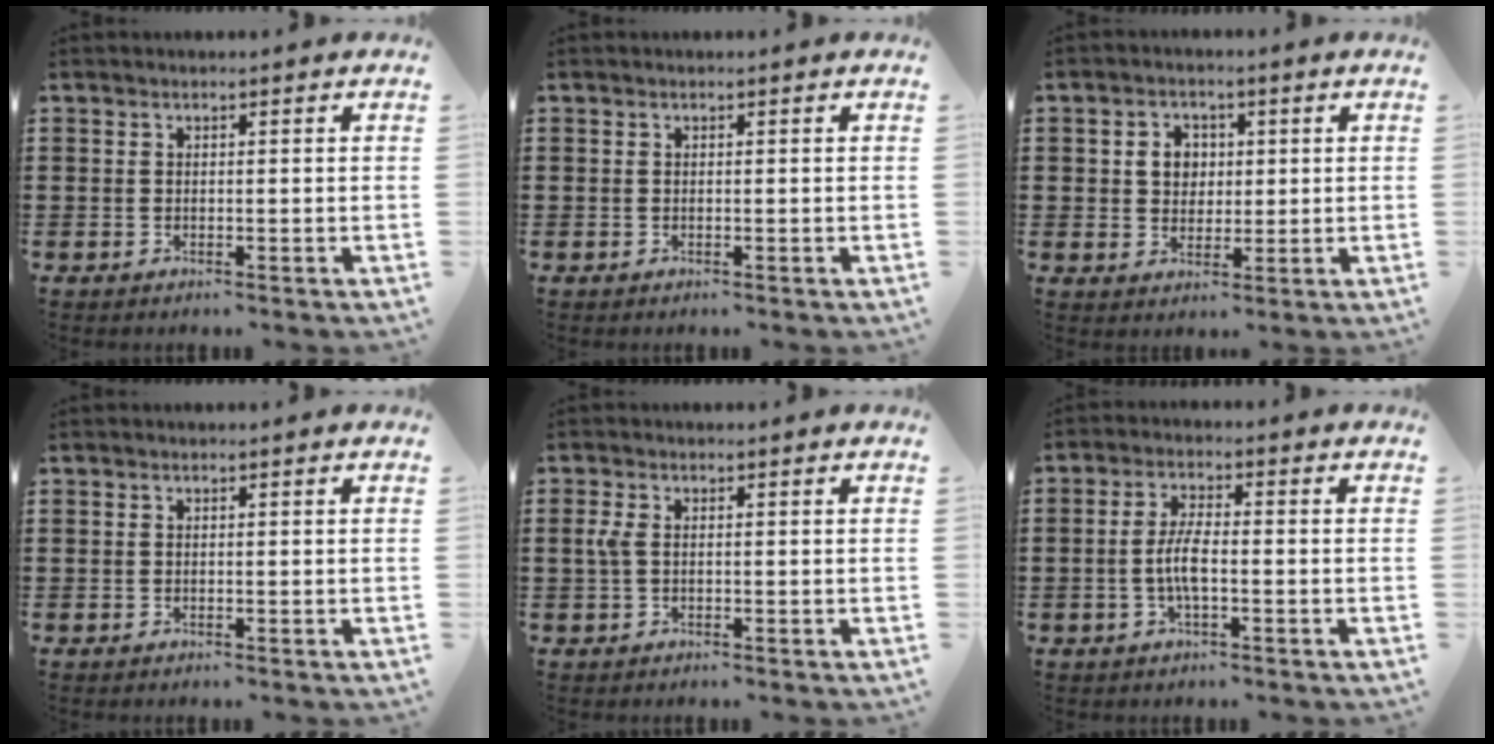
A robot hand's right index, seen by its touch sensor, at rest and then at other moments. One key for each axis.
{"total": 0.0}
{"total": 4.1, "fx": 0.7, "fy": 3.5, "fz": 1.9, "tx": -0.051, "ty": 0.013, "tz": 0.008}
{"total": 0.0}
{"total": 2.3, "fx": 0.0, "fy": 1.0, "fz": 2.0, "tx": -0.063, "ty": -0.003, "tz": -0.009}
{"total": 4.7, "fx": -1.1, "fy": 1.0, "fz": 4.4, "tx": -0.101, "ty": -0.006, "tz": -0.027}